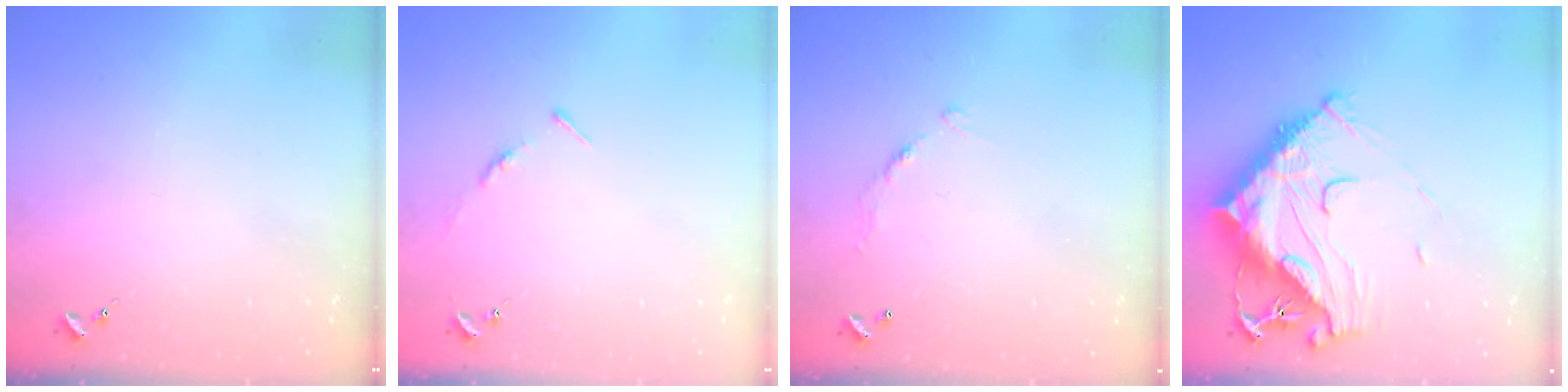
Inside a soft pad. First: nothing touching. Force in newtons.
{"total": 3.4, "press": 3.4, "slide": 0.3}
{"total": 6.0, "press": 6.0, "slide": 0.4}
{"total": 20.5, "press": 20.4, "slide": 1.8}